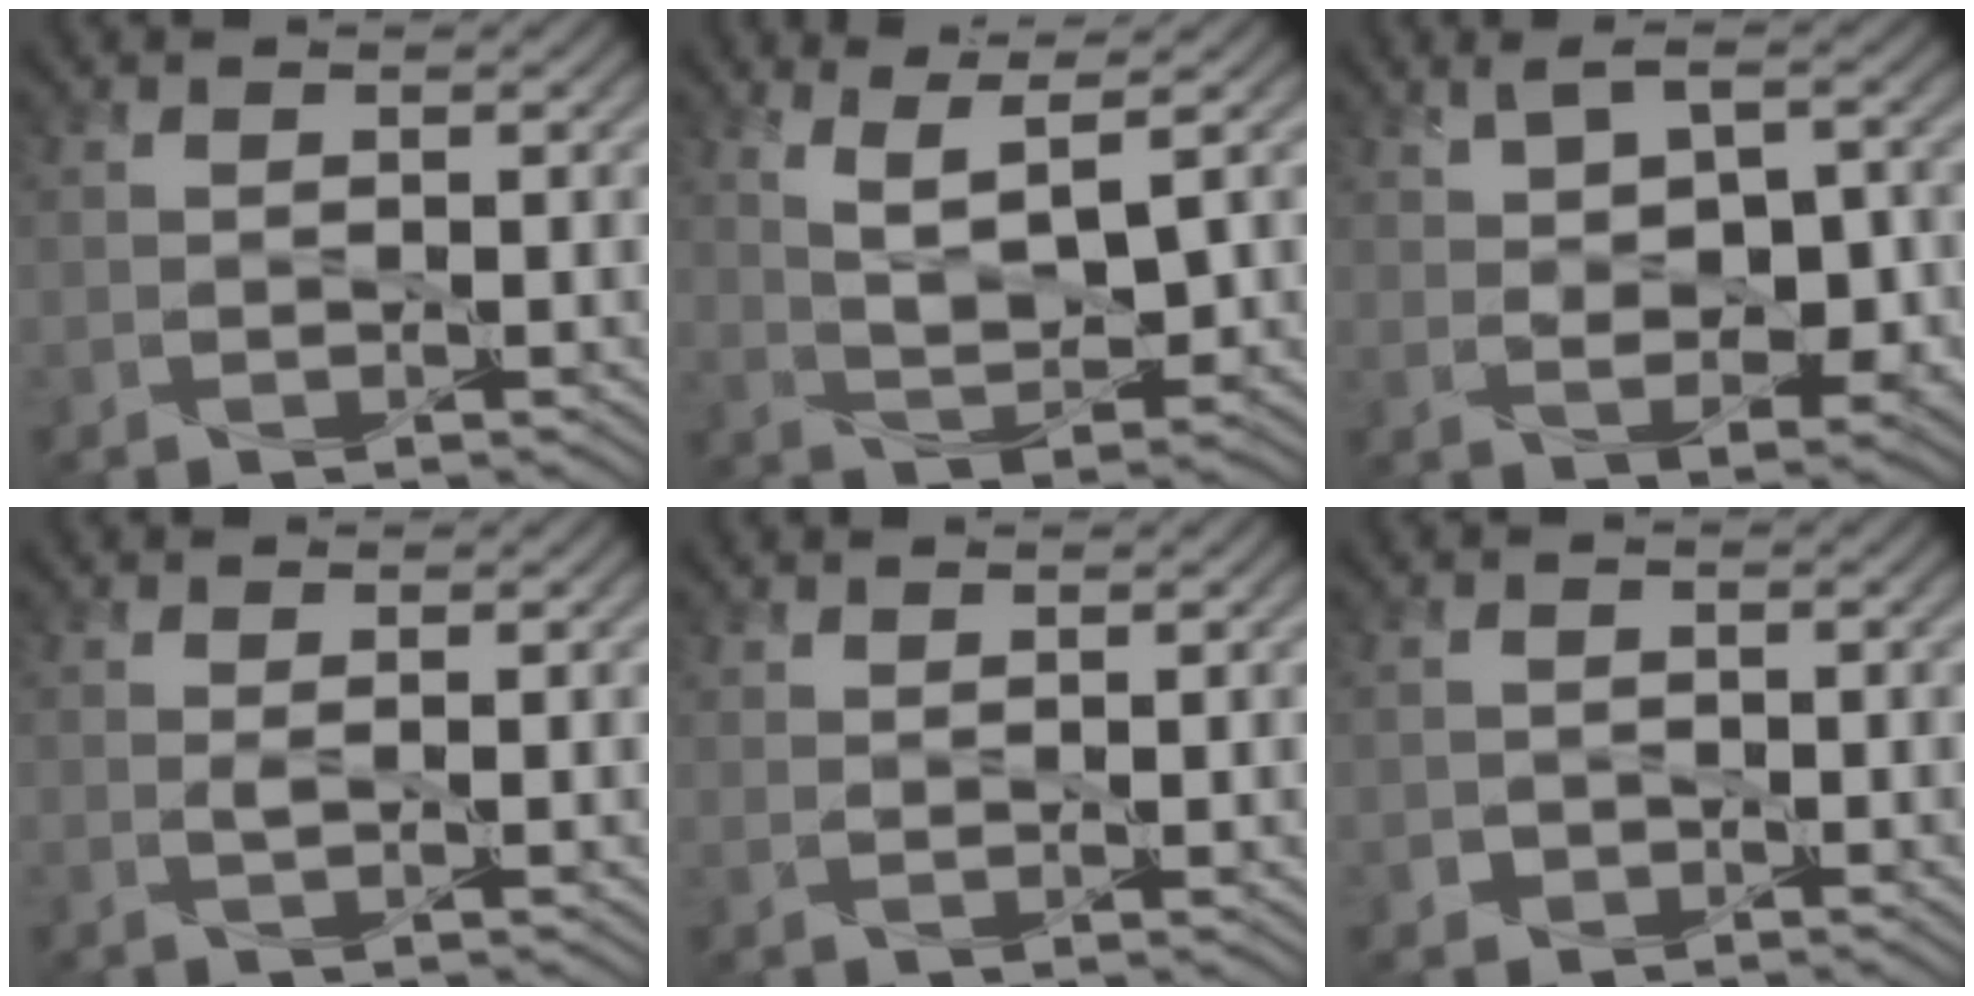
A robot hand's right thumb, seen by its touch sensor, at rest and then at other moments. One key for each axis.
{"total": 5.8, "fx": 3.0, "fy": 1.7, "fz": 4.8, "tx": -0.103, "ty": -0.002, "tz": 0.062}
{"total": 6.9, "fx": 1.1, "fy": 3.6, "fz": 5.8, "tx": -0.099, "ty": 0.003, "tz": 0.023}
{"total": 0.7, "fx": 0.0, "fy": -0.2, "fz": 0.7, "tx": -0.019, "ty": 0.000, "tz": 0.001}
{"total": 1.1, "fx": 1.0, "fy": 0.1, "fz": 0.5, "tx": -0.013, "ty": 0.003, "tz": 0.025}
{"total": 1.5, "fx": -1.0, "fy": 1.1, "fz": 0.2, "tx": -0.002, "ty": -0.002, "tz": -0.021}